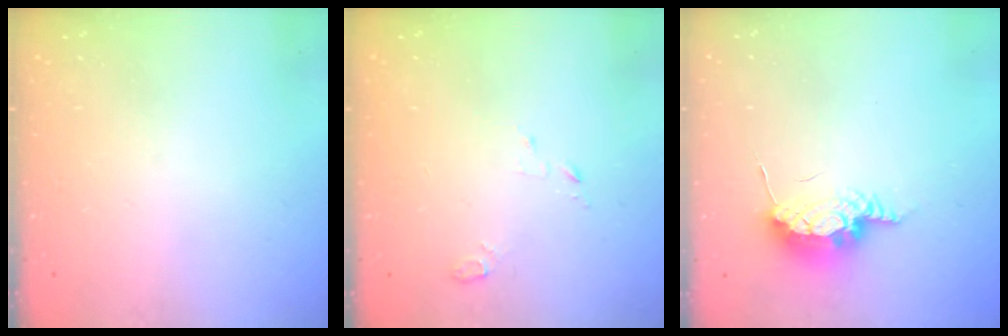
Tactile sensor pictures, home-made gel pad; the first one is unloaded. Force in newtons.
{"total": 2.8, "press": 2.8, "slide": 0.3}
{"total": 8.3, "press": 8.1, "slide": 1.9}